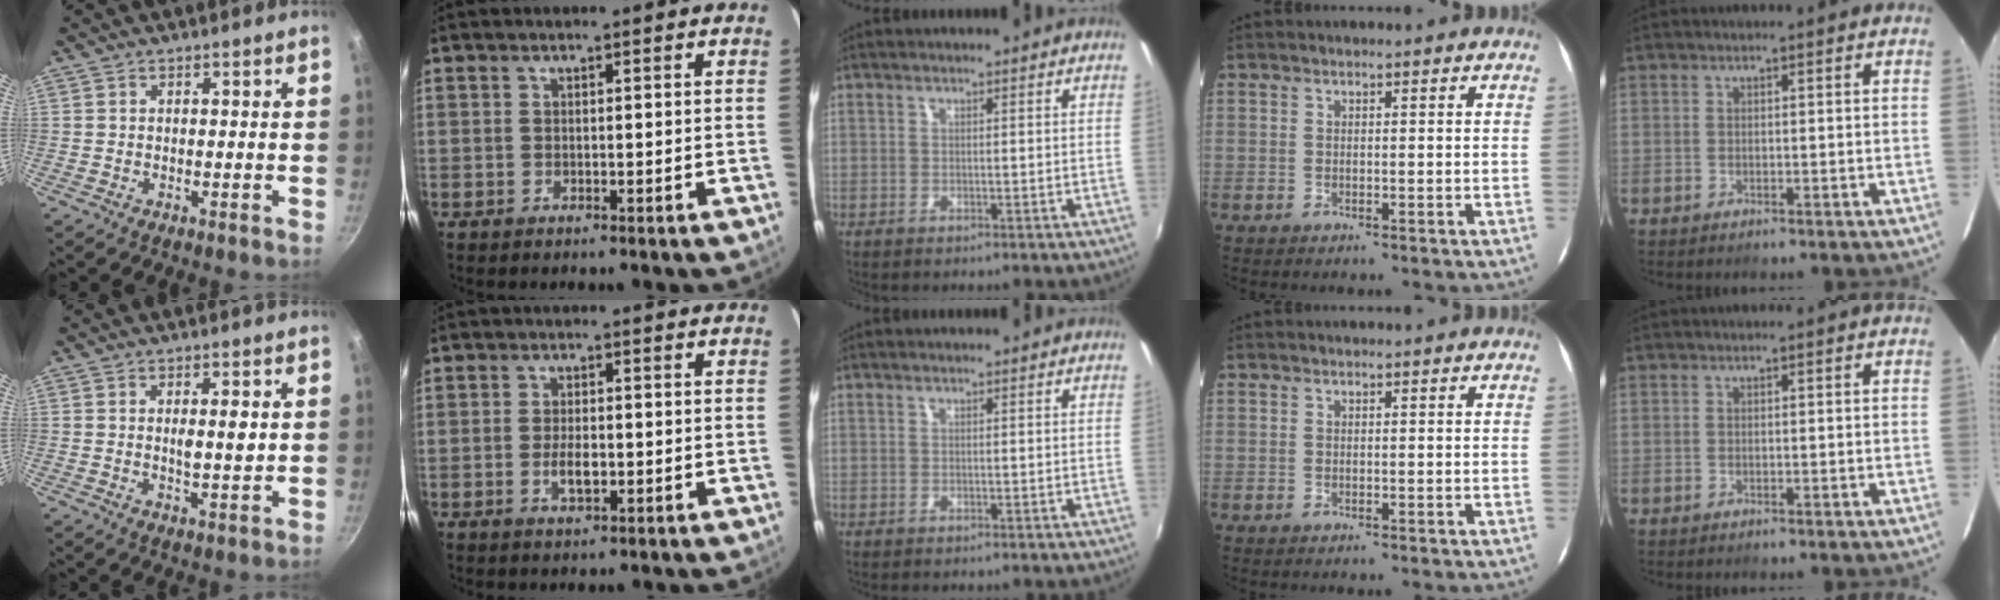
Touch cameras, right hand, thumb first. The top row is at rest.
{"thumb": {"total": 3.6, "force": [0.7, 1.0, 3.4], "torque": [-0.053, -0.005, 0.013]}, "index": {"total": 3.7, "force": [-1.1, 1.5, 3.2], "torque": [-0.065, -0.002, -0.018]}}